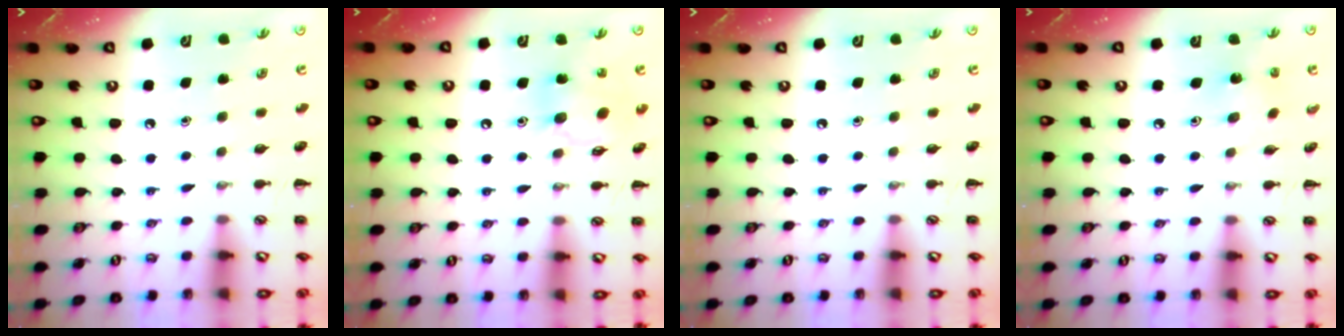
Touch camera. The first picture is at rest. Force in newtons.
{"total": 11.6, "press": 11.5, "slide": 1.4}
{"total": 0.0}
{"total": 1.9, "press": 1.9, "slide": 0.6}